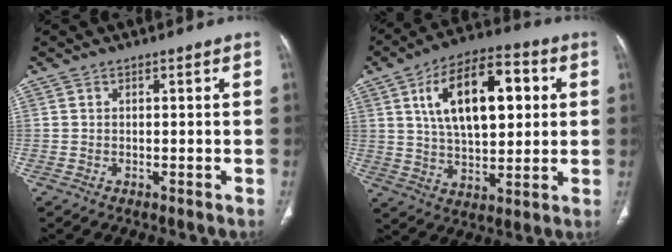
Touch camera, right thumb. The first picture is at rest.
{"total": 18.4, "force": [4.8, 9.3, 15.1], "torque": [-0.221, 0.007, 0.080]}